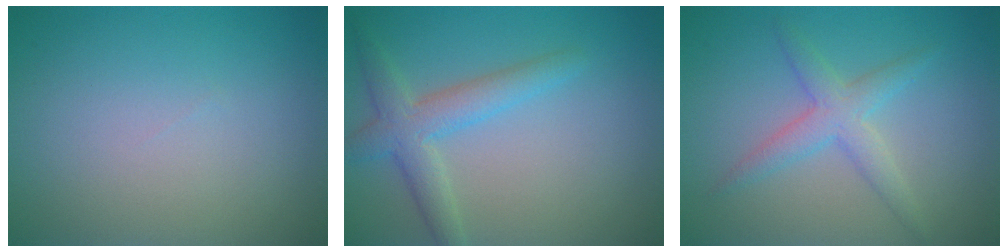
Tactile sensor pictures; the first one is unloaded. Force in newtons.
{"total": 3.6, "press": 3.6, "slide": 0.1}
{"total": 2.9, "press": 2.9, "slide": 0.0}